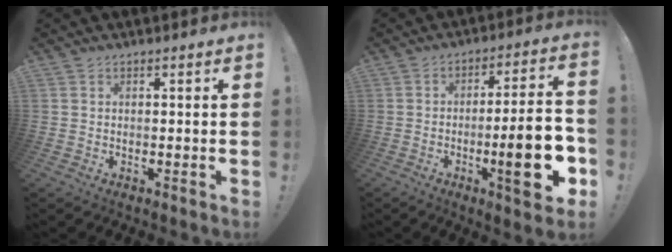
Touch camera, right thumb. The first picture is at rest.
{"total": 16.3, "force": [-4.5, 3.4, 15.3], "torque": [-0.199, 0.008, -0.061]}